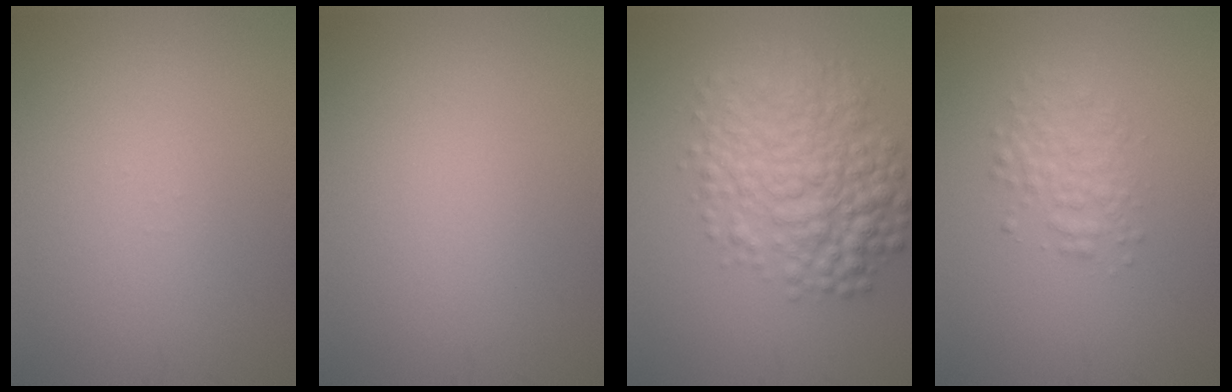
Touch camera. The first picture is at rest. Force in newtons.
{"total": 0.0}
{"total": 7.0, "press": 7.0, "slide": 0.1}
{"total": 2.5, "press": 2.5, "slide": 0.0}